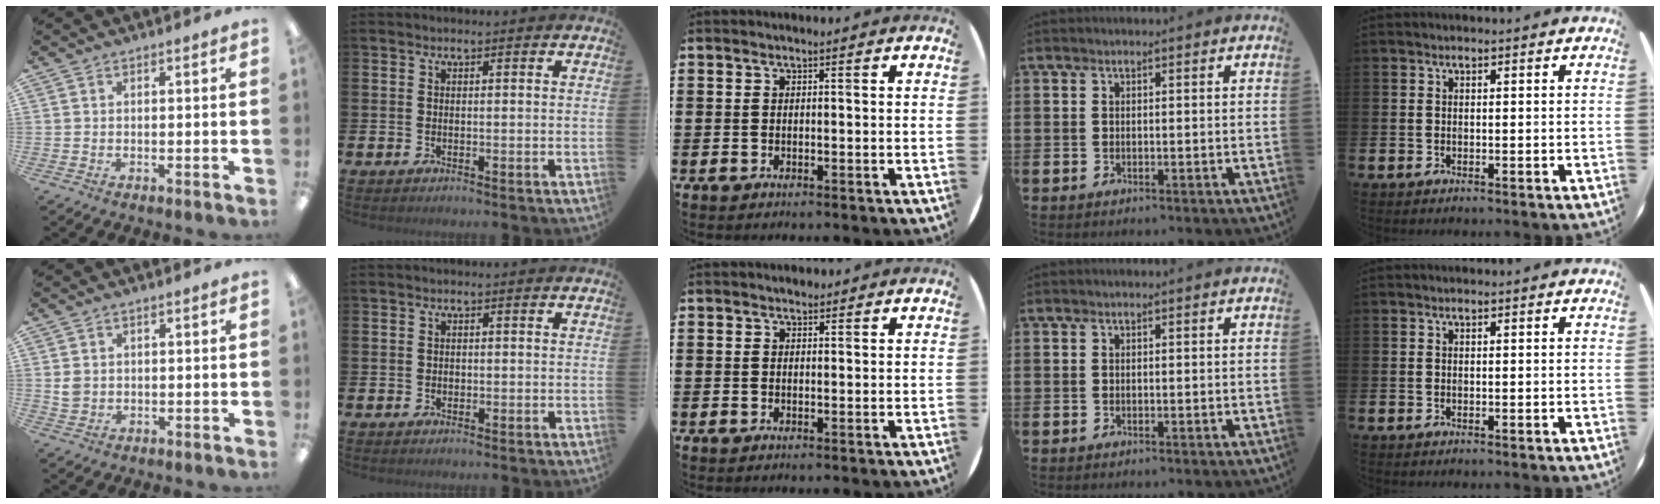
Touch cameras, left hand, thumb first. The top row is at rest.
{"thumb": {"total": 2.6, "force": [0.7, 2.2, 1.3], "torque": [-0.027, 0.005, 0.012]}, "index": {"total": 0.6, "force": [0.0, 0.6, 0.1], "torque": [0.001, 0.004, -0.003]}, "middle": {"total": 0.8, "force": [0.8, 0.3, 0.0], "torque": [0.000, 0.003, 0.015]}}